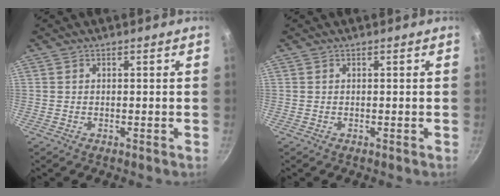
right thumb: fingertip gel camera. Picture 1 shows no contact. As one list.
[{"total": 0.0}]